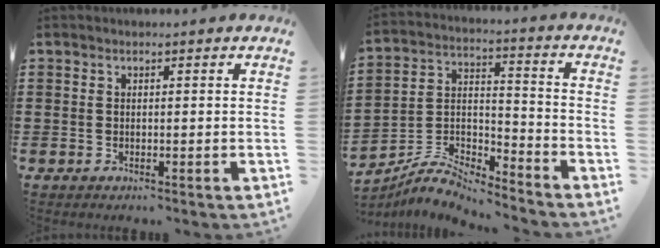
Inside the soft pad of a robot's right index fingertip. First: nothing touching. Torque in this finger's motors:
{"motor_torque": [0.43, -0.81, 0.04, -0.01]}